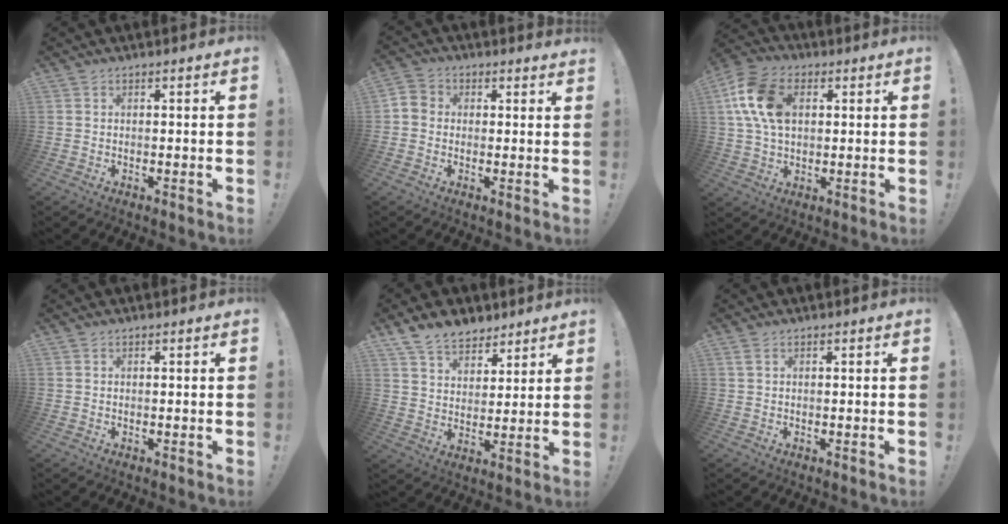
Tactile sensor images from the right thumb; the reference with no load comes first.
{"total": 3.9, "force": [0.2, 3.6, 1.5], "torque": [-0.029, 0.011, 0.007]}
{"total": 15.0, "force": [3.5, 10.1, 10.6], "torque": [-0.198, 0.004, 0.068]}
{"total": 0.0}
{"total": 10.1, "force": [7.7, 6.0, 2.7], "torque": [-0.050, -0.052, 0.153]}
{"total": 1.0, "force": [0.6, 0.2, 0.8], "torque": [-0.018, 0.001, 0.011]}